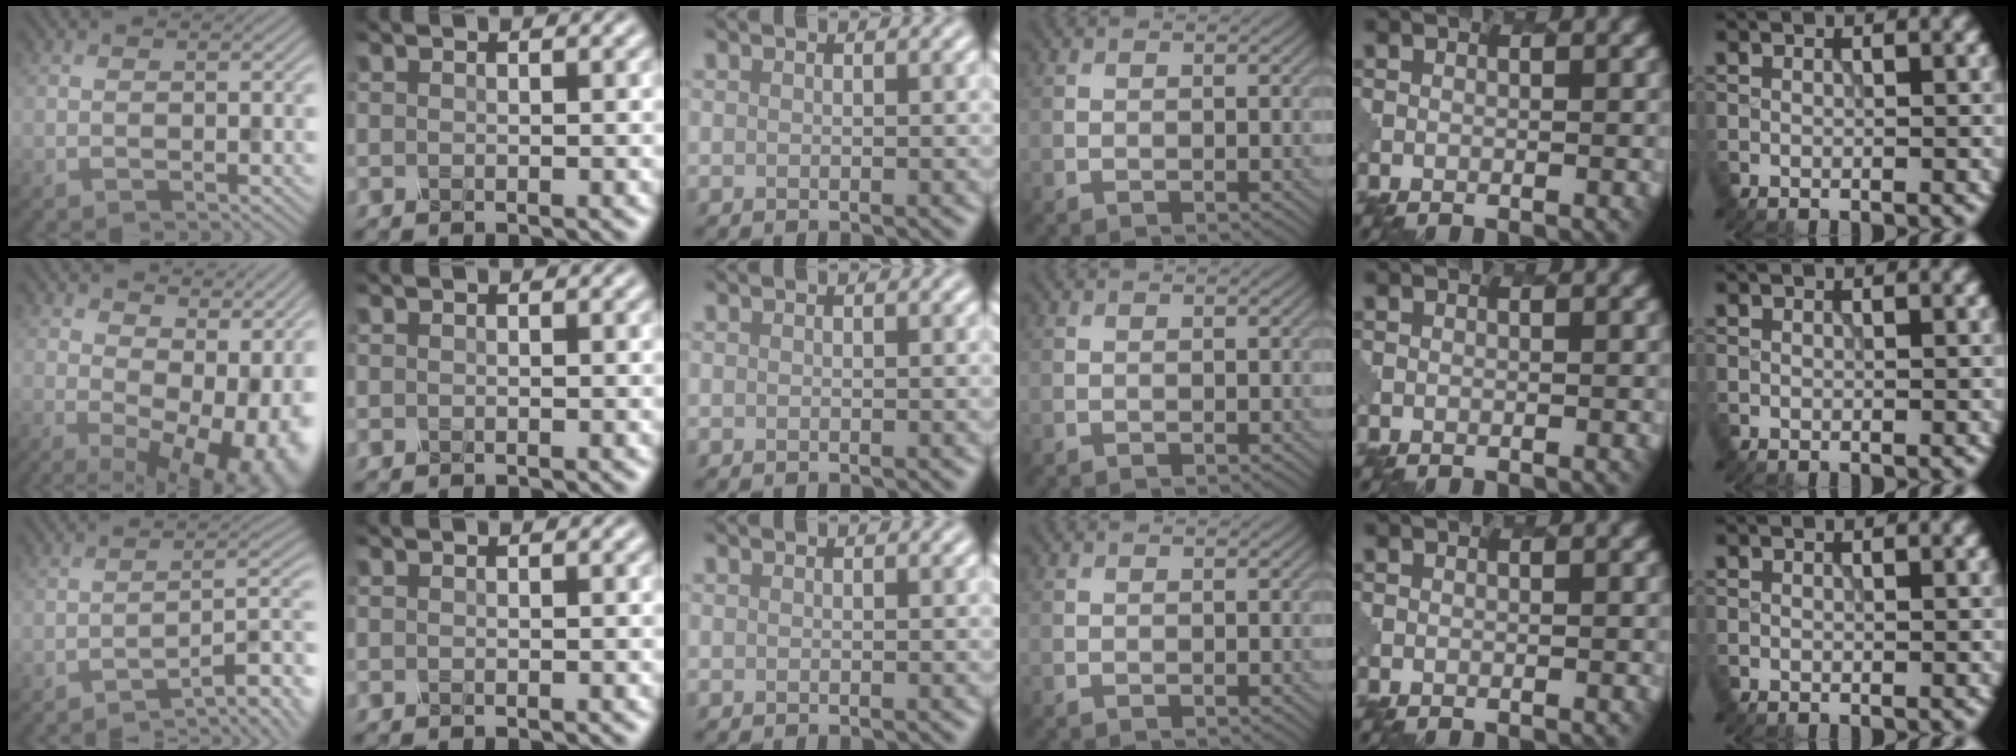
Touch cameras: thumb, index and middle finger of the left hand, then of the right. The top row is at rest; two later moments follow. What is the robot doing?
{"motion": "dispense", "object": "dispenser bottle"}